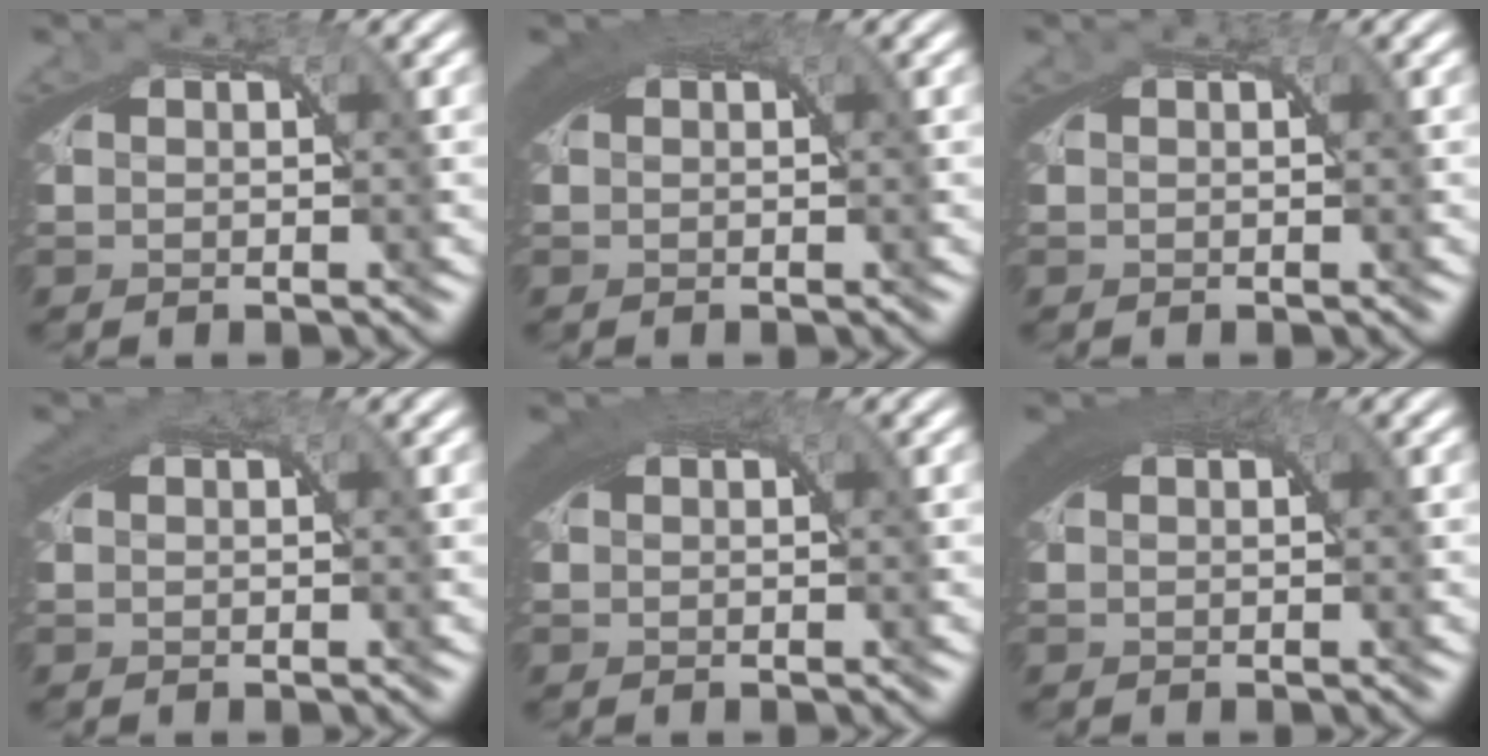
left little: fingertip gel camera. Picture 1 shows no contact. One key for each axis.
{"total": 3.5, "fx": 1.6, "fy": 1.2, "fz": 2.8, "tx": -0.041, "ty": 0.013, "tz": 0.021}
{"total": 0.0}
{"total": 2.1, "fx": 1.1, "fy": 0.9, "fz": 1.5, "tx": -0.022, "ty": 0.010, "tz": 0.014}
{"total": 3.6, "fx": 1.6, "fy": 1.2, "fz": 2.9, "tx": -0.041, "ty": 0.013, "tz": 0.021}
{"total": 4.6, "fx": 1.9, "fy": 1.6, "fz": 3.9, "tx": -0.053, "ty": 0.016, "tz": 0.025}